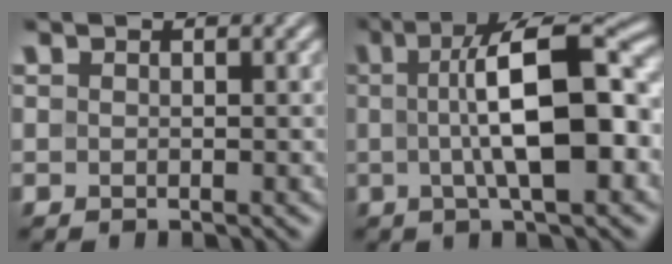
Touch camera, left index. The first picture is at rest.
{"total": 9.9, "force": [0.2, 2.7, 9.5], "torque": [-0.134, 0.011, -0.001]}